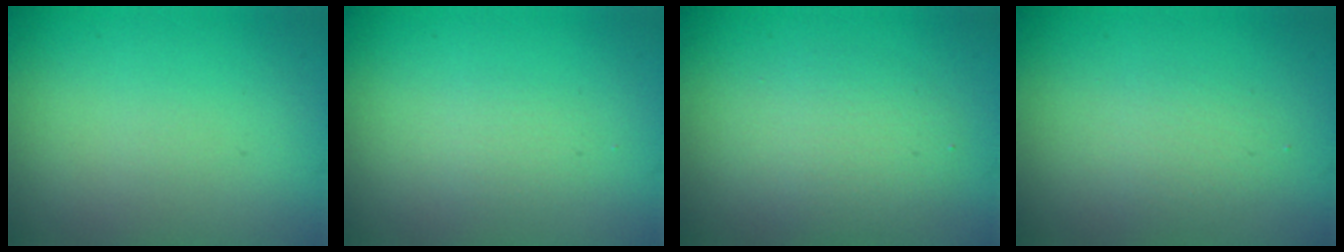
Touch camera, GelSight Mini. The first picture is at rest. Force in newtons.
{"total": 1.1, "press": 1.1, "slide": 0.2}
{"total": 2.9, "press": 2.9, "slide": 0.2}
{"total": 1.7, "press": 1.7, "slide": 0.1}